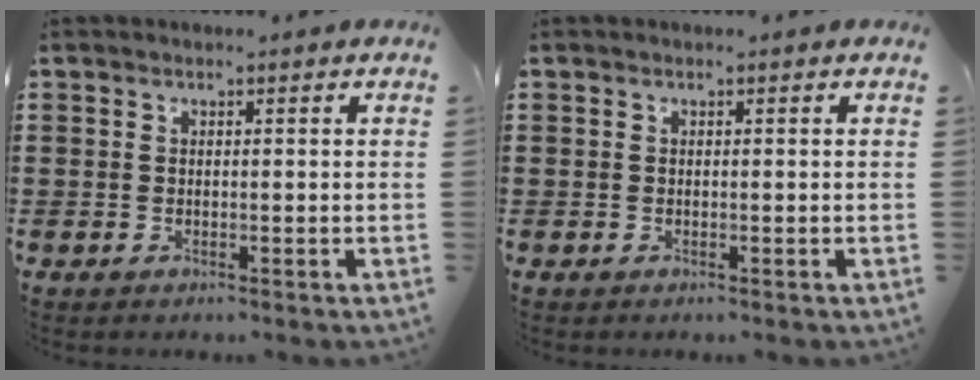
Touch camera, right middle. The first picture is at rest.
{"total": 0.0}